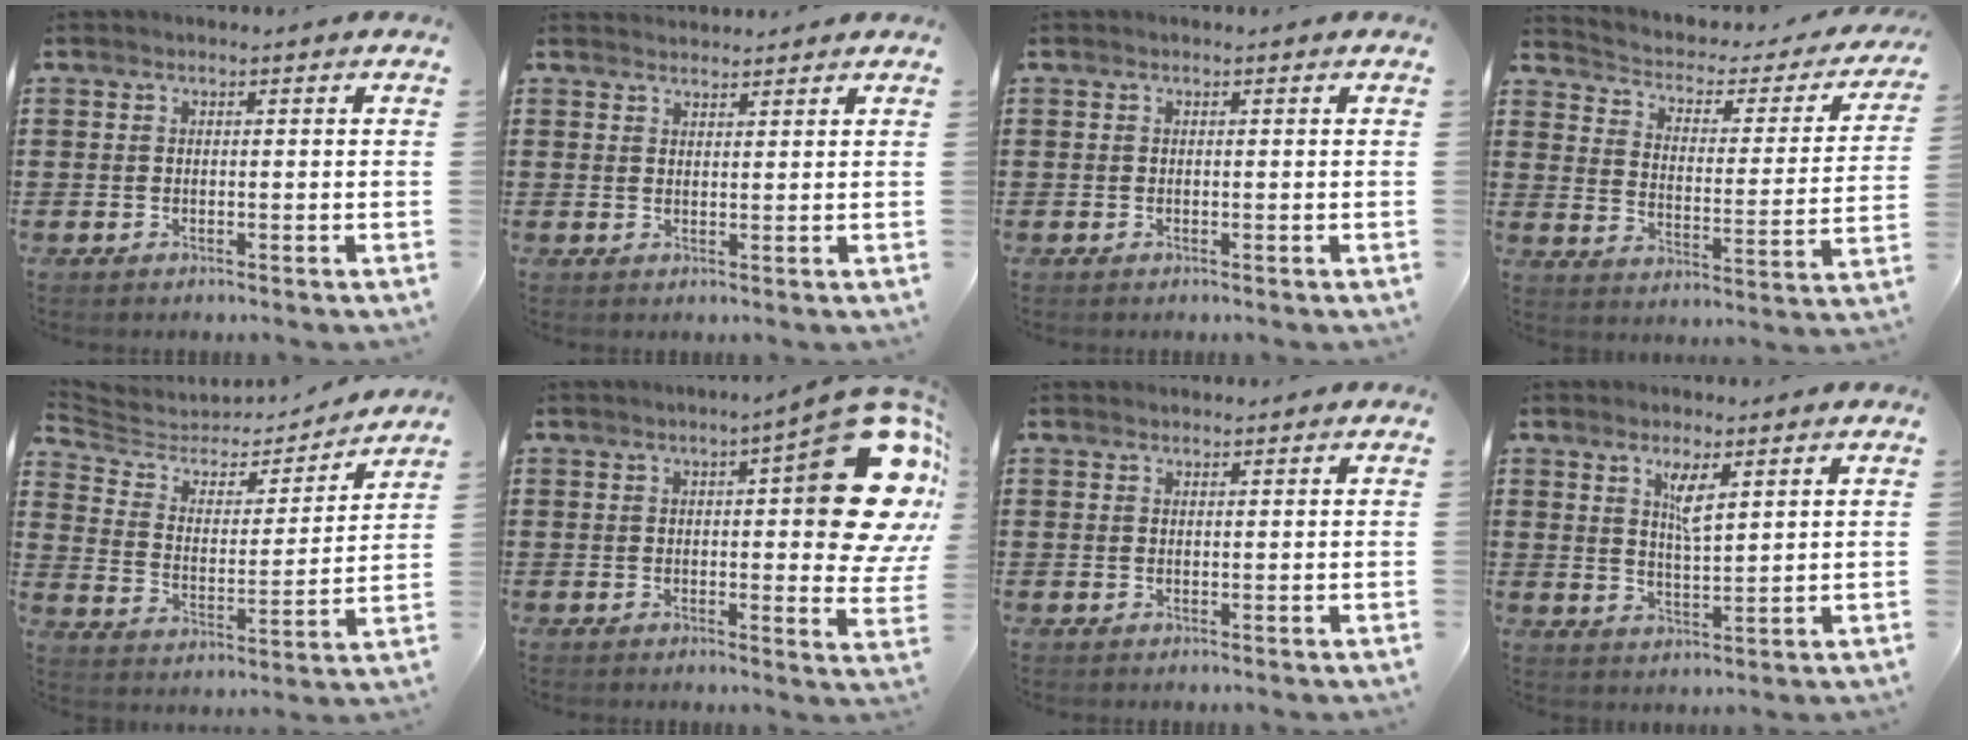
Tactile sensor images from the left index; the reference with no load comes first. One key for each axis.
{"total": 1.6, "fx": 1.6, "fy": 0.2, "fz": -0.2, "tx": -0.001, "ty": 0.001, "tz": 0.032}
{"total": 0.0}
{"total": 2.2, "fx": 1.1, "fy": 1.5, "fz": 1.1, "tx": -0.035, "ty": -0.016, "tz": 0.009}
{"total": 4.6, "fx": 3.9, "fy": 2.3, "fz": 0.9, "tx": -0.049, "ty": -0.025, "tz": 0.059}
{"total": 15.9, "fx": 4.7, "fy": 4.5, "fz": 14.5, "tx": -0.189, "ty": -0.023, "tz": 0.073}
{"total": 0.9, "fx": 0.9, "fy": 0.2, "fz": 0.0, "tx": -0.002, "ty": 0.000, "tz": 0.019}
{"total": 4.3, "fx": 2.6, "fy": 1.1, "fz": 3.3, "tx": -0.063, "ty": 0.000, "tz": 0.043}